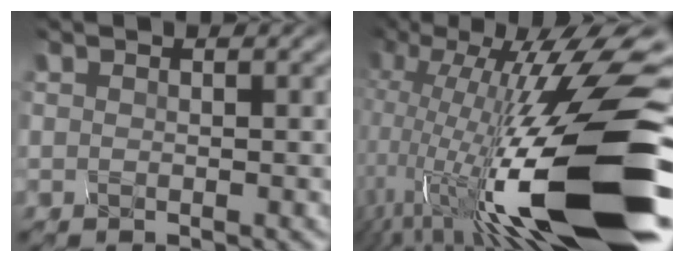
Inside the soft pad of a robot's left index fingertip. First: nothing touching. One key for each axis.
{"total": 17.7, "fx": -4.9, "fy": 3.8, "fz": 16.6, "tx": -0.296, "ty": 0.015, "tz": -0.089}